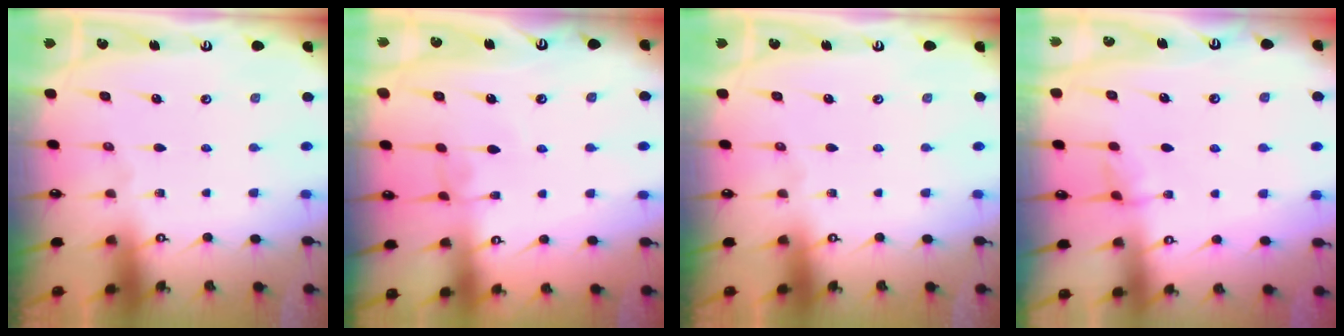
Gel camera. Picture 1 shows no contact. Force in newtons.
{"total": 0.0}
{"total": 0.0}
{"total": 2.9, "press": 2.9, "slide": 0.4}